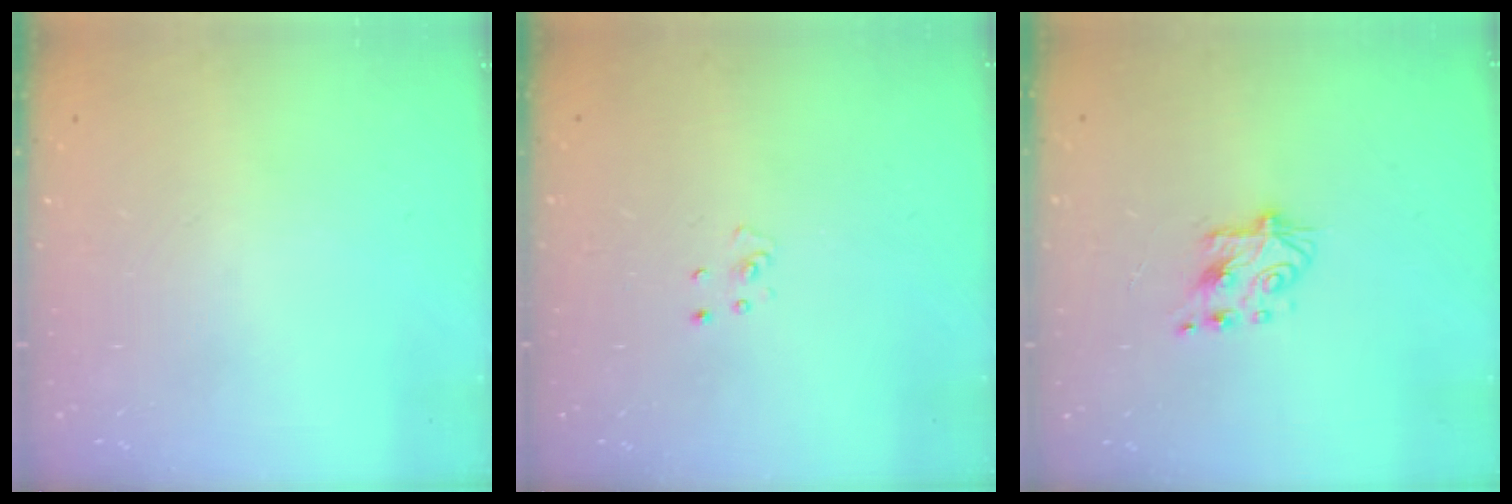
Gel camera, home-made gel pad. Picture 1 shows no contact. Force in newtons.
{"total": 2.3, "press": 2.3, "slide": 0.2}
{"total": 6.4, "press": 6.4, "slide": 0.5}